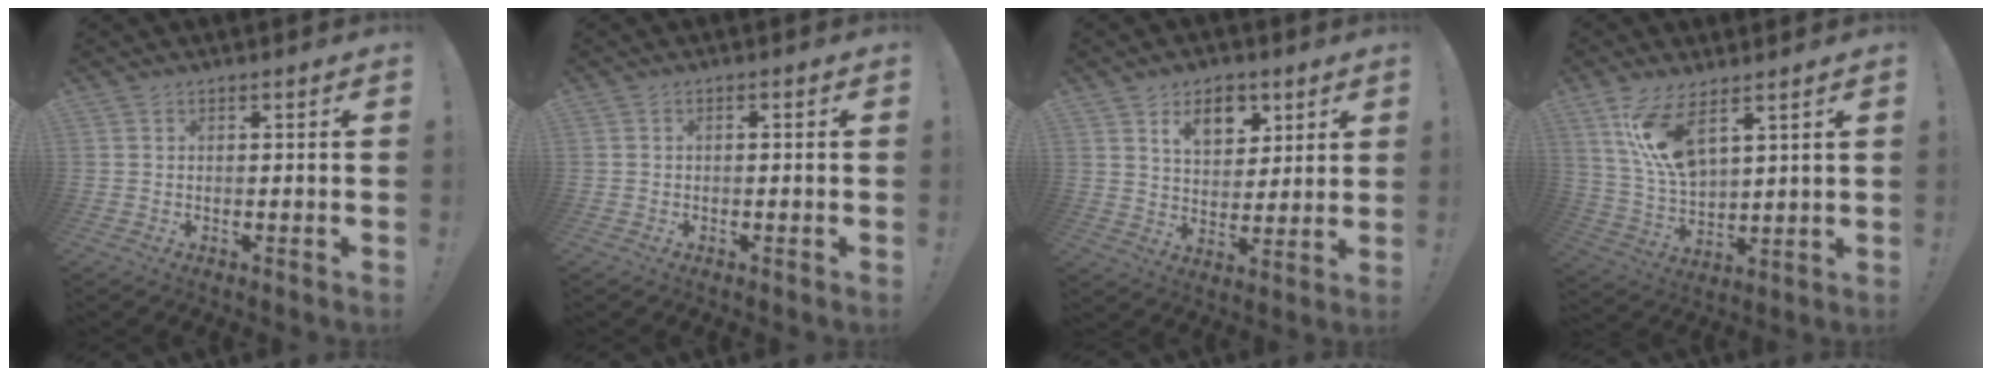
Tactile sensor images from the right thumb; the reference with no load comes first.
{"total": 1.2, "force": [-1.1, 0.1, 0.5], "torque": [-0.006, 0.003, -0.019]}
{"total": 11.2, "force": [6.2, 7.5, 5.5], "torque": [-0.071, -0.029, 0.115]}
{"total": 12.6, "force": [7.6, 5.1, 8.6], "torque": [-0.168, -0.038, 0.139]}